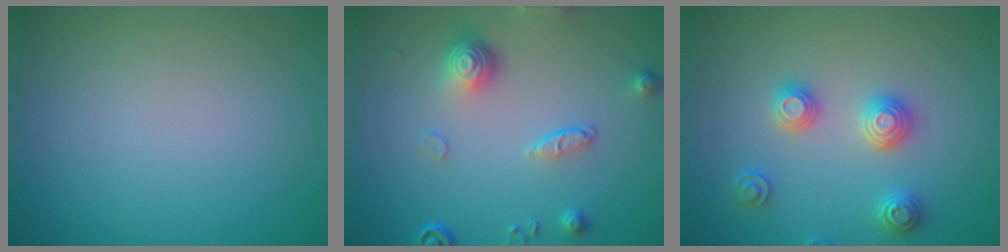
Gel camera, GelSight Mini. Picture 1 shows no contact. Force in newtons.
{"total": 4.3, "press": 3.2, "slide": 2.8}
{"total": 2.9, "press": 2.9, "slide": 0.2}